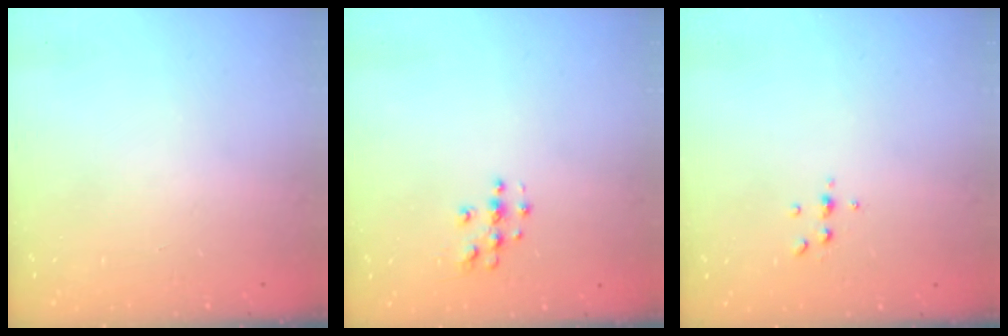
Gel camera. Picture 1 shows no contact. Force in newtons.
{"total": 3.8, "press": 3.8, "slide": 0.2}
{"total": 3.8, "press": 3.7, "slide": 0.5}